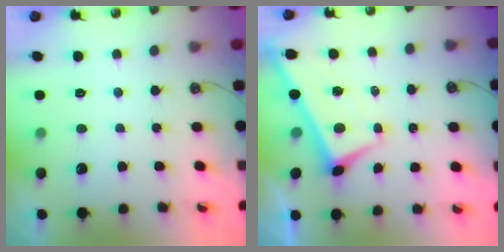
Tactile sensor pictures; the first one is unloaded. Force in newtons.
{"total": 2.3, "press": 2.3, "slide": 0.2}